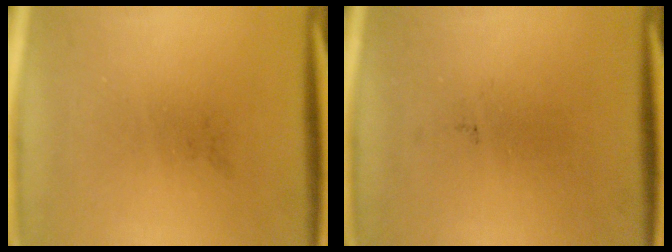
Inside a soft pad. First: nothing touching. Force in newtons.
{"total": 0.0}